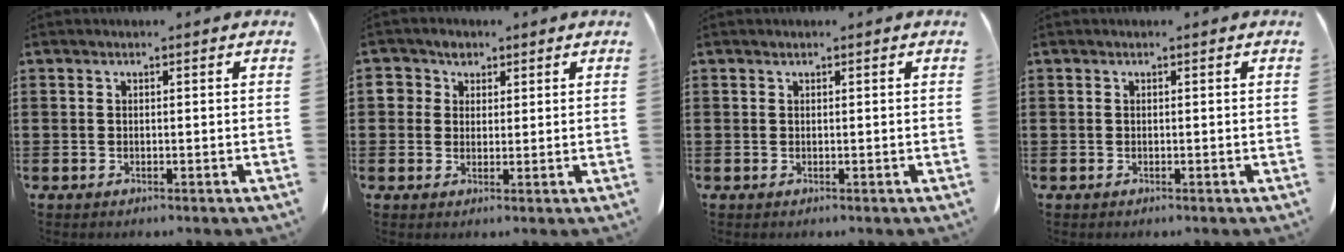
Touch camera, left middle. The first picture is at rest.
{"total": 3.3, "force": [1.6, 2.8, 0.6], "torque": [-0.019, 0.010, 0.026]}
{"total": 0.0}
{"total": 0.0}